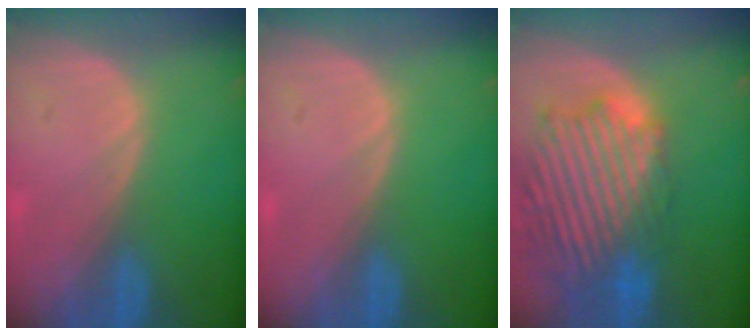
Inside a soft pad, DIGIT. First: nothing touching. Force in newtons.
{"total": 0.0}
{"total": 14.1, "press": 12.1, "slide": 7.2}